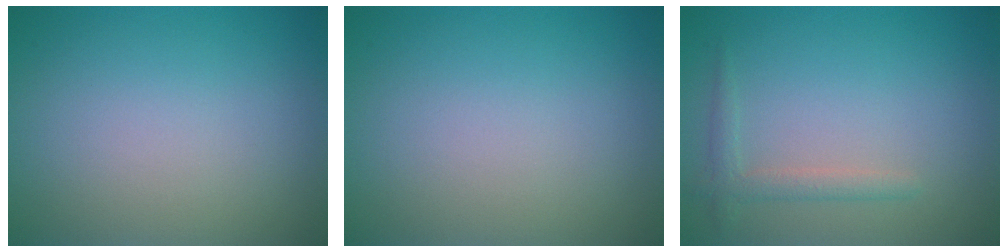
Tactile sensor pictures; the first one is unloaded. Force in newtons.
{"total": 0.0}
{"total": 1.7, "press": 1.6, "slide": 0.1}